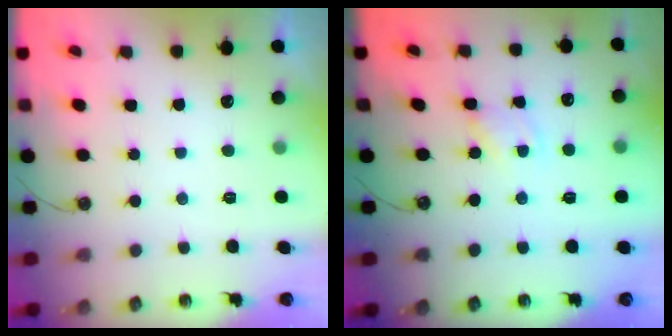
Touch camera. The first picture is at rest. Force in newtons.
{"total": 1.3, "press": 1.3, "slide": 0.2}